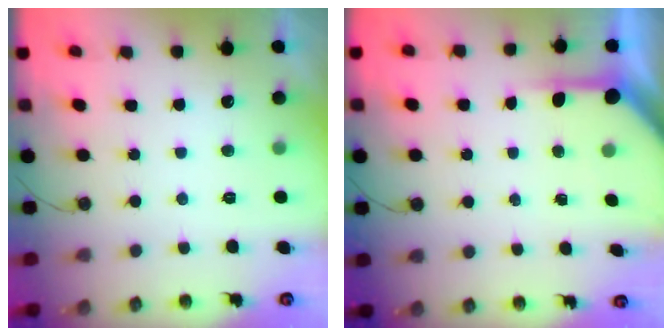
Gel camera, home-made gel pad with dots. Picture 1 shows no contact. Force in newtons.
{"total": 5.5, "press": 5.5, "slide": 0.4}